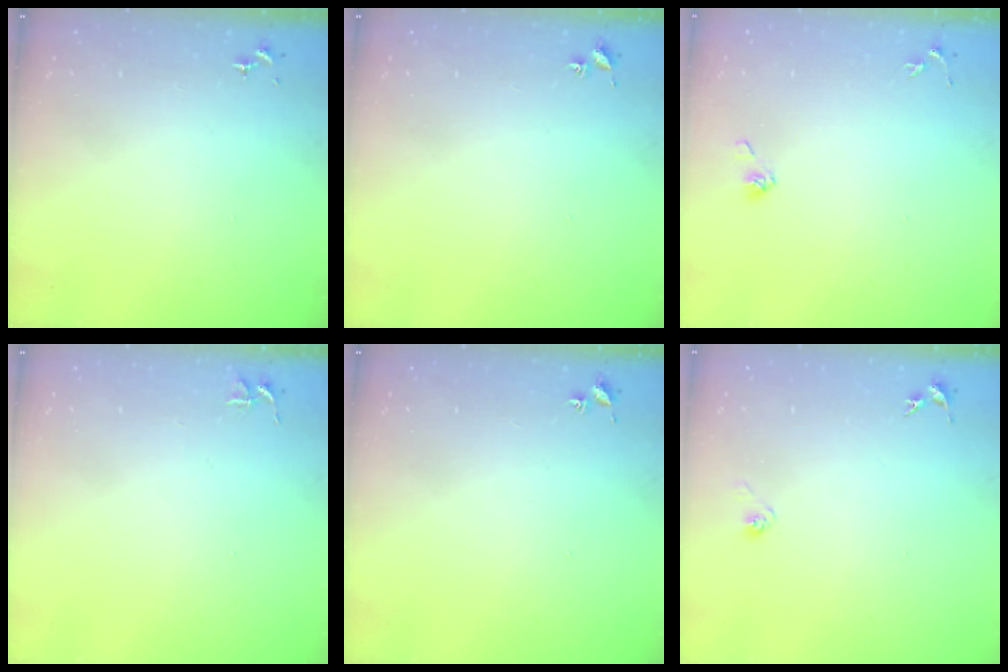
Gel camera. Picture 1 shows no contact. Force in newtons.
{"total": 1.8, "press": 1.8, "slide": 0.2}
{"total": 3.9, "press": 3.5, "slide": 1.7}
{"total": 3.7, "press": 3.7, "slide": 0.3}
{"total": 1.8, "press": 1.8, "slide": 0.2}
{"total": 3.3, "press": 3.0, "slide": 1.2}